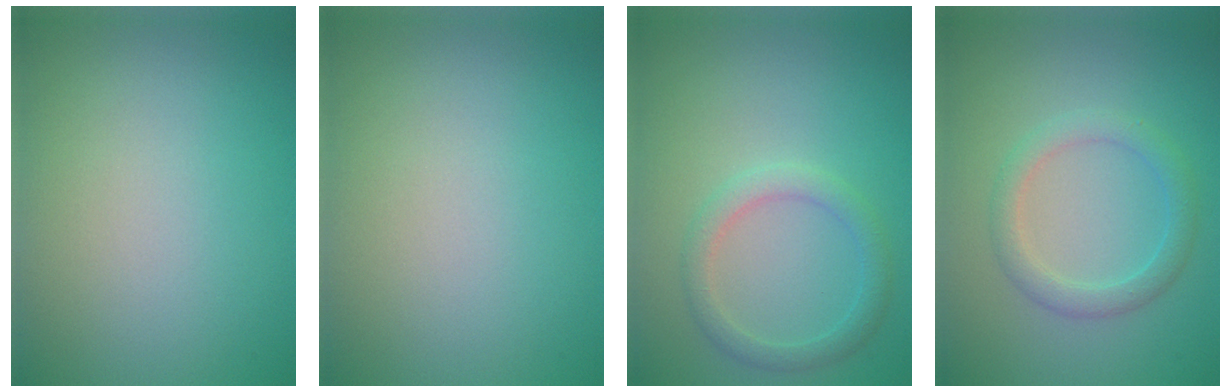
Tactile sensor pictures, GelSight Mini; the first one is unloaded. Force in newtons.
{"total": 0.0}
{"total": 2.3, "press": 2.3, "slide": 0.0}
{"total": 2.4, "press": 2.4, "slide": 0.1}